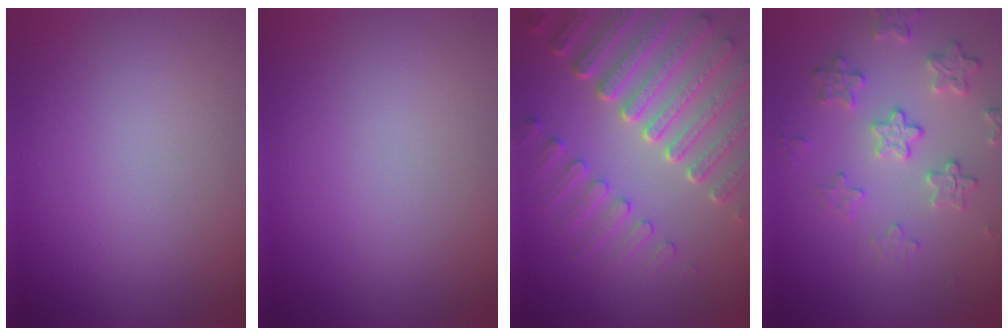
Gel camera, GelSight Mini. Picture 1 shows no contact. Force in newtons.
{"total": 0.0}
{"total": 7.2, "press": 5.7, "slide": 4.4}
{"total": 3.3, "press": 3.2, "slide": 0.8}